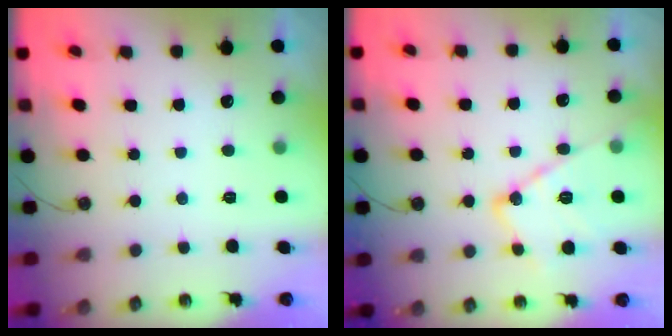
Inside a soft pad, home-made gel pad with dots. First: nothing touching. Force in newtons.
{"total": 15.4, "press": 15.3, "slide": 1.2}